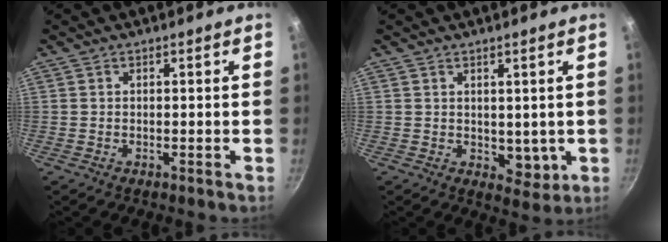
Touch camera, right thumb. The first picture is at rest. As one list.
[{"total": 4.6, "force": [0.8, 3.1, 3.3], "torque": [-0.028, -0.013, 0.020]}]